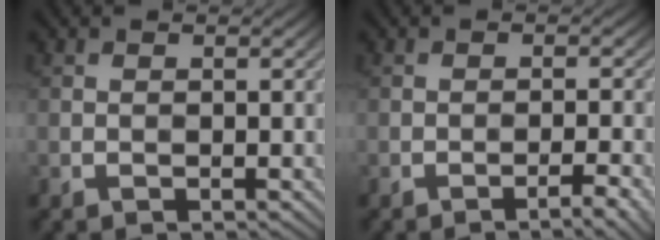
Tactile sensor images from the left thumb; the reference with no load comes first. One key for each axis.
{"total": 3.2, "fx": -2.1, "fy": 0.3, "fz": 2.5, "tx": -0.038, "ty": 0.010, "tz": -0.036}